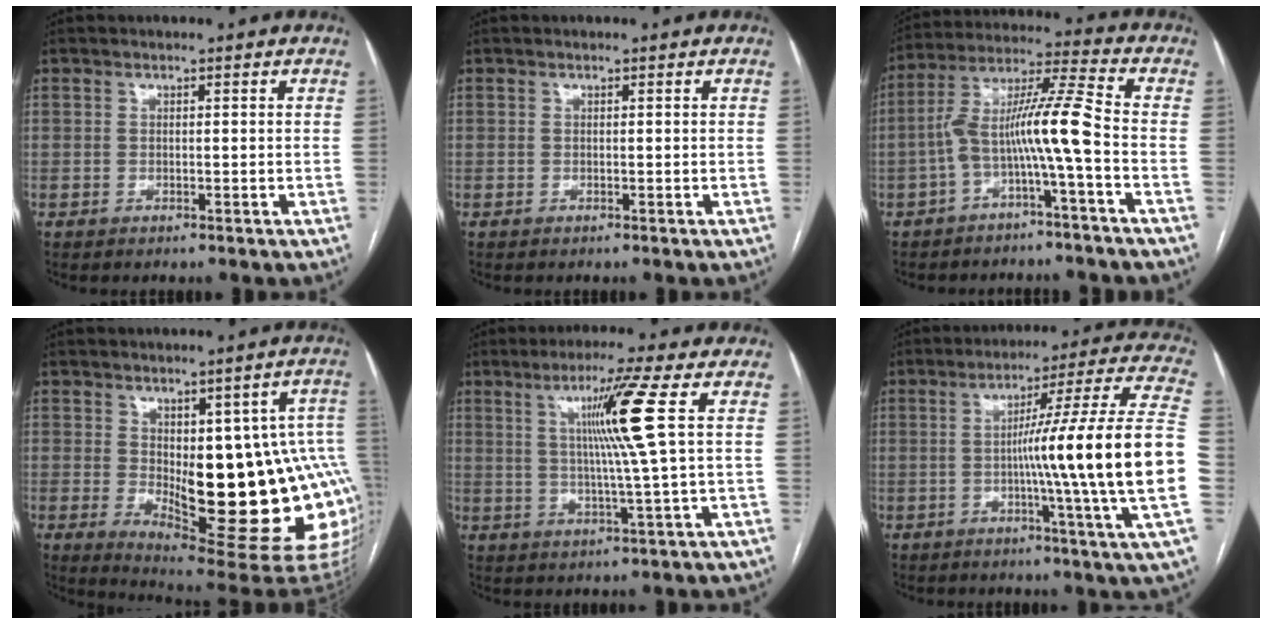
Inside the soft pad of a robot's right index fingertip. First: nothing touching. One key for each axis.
{"total": 0.0}
{"total": 10.1, "fx": -3.0, "fy": -0.5, "fz": 9.6, "tx": -0.178, "ty": 0.035, "tz": -0.057}
{"total": 22.2, "fx": -1.9, "fy": 6.9, "fz": 21.0, "tx": -0.188, "ty": 0.009, "tz": 0.003}
{"total": 9.2, "fx": 2.4, "fy": -2.5, "fz": 8.5, "tx": -0.147, "ty": -0.002, "tz": 0.050}
{"total": 20.7, "fx": -2.5, "fy": -3.0, "fz": 20.4, "tx": -0.258, "ty": 0.002, "tz": -0.054}